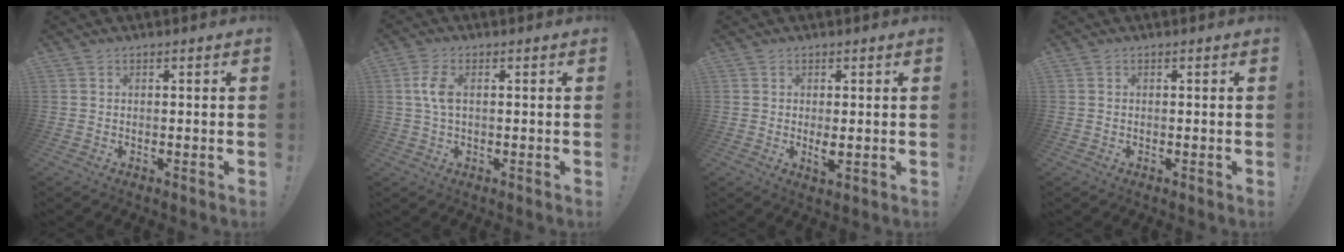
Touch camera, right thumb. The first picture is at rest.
{"total": 5.5, "force": [0.6, 3.0, 4.7], "torque": [-0.095, 0.004, 0.008]}
{"total": 2.8, "force": [0.4, 1.6, 2.3], "torque": [-0.023, -0.005, 0.007]}
{"total": 0.0}